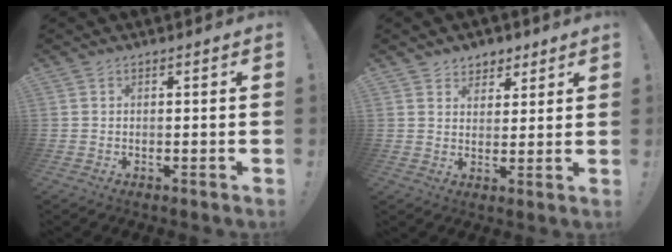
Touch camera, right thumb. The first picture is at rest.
{"total": 5.5, "force": [3.7, 4.1, 0.2], "torque": [0.005, -0.027, 0.071]}